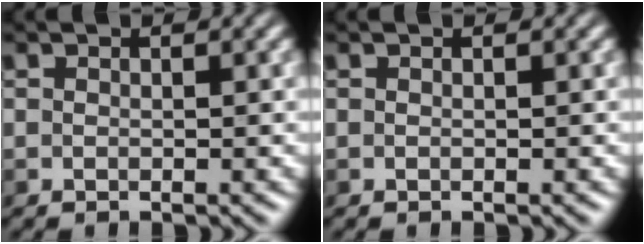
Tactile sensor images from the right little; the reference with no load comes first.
{"total": 0.0}